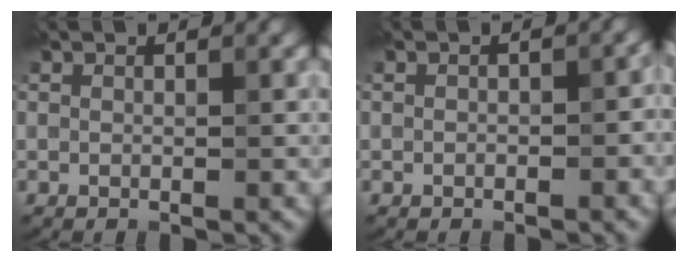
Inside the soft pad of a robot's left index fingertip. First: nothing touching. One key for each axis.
{"total": 1.2, "fx": -0.4, "fy": 0.7, "fz": 0.8, "tx": -0.011, "ty": 0.002, "tz": -0.005}